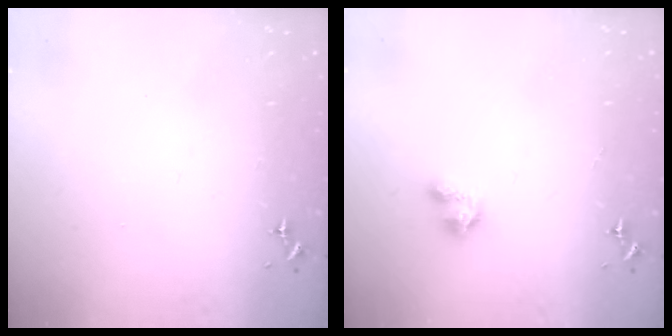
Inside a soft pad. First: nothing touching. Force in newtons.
{"total": 2.6, "press": 2.6, "slide": 0.3}